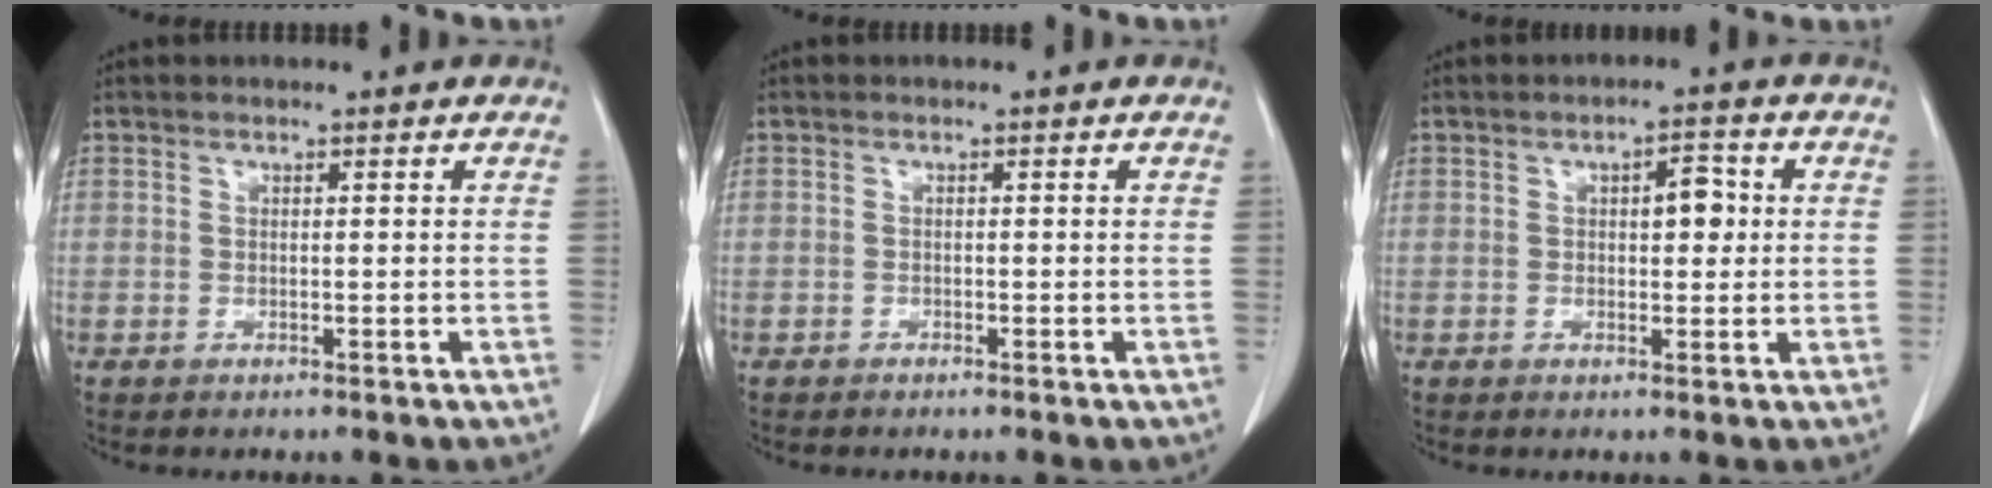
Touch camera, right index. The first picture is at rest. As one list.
[{"total": 0.0}, {"total": 3.8, "force": [0.6, 1.6, 3.4], "torque": [-0.050, 0.009, 0.010]}]